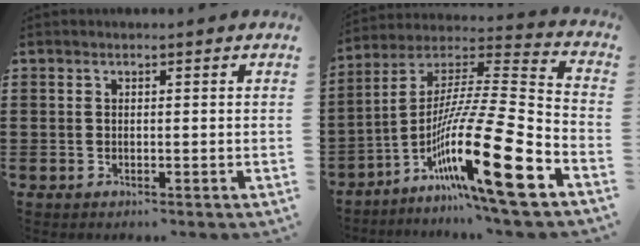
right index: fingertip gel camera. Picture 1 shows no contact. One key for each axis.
{"total": 20.3, "fx": -9.6, "fy": 2.1, "fz": 17.7, "tx": -0.333, "ty": 0.006, "tz": -0.168}